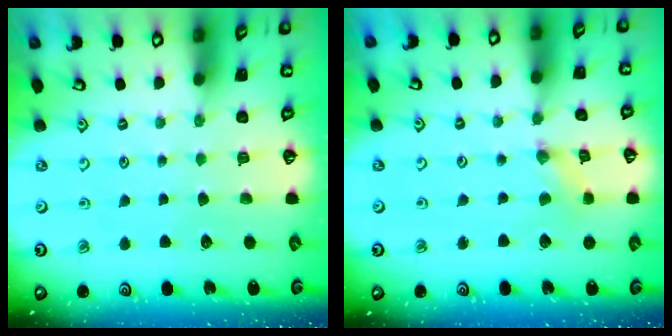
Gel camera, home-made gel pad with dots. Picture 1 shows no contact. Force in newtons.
{"total": 1.2, "press": 1.2, "slide": 0.2}